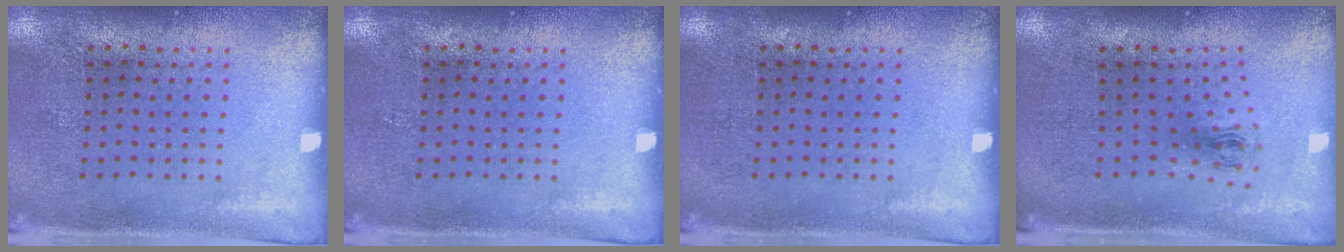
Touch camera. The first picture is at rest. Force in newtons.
{"total": 0.0}
{"total": 0.0}
{"total": 0.8, "press": 0.4, "slide": 0.7}